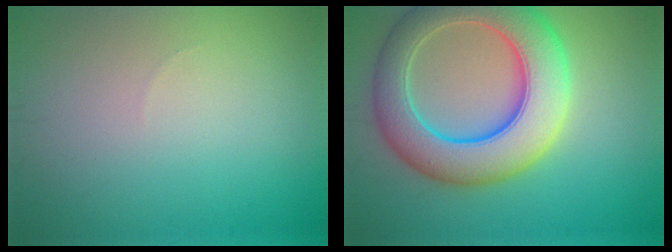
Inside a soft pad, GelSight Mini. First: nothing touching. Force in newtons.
{"total": 9.9, "press": 9.9, "slide": 0.5}